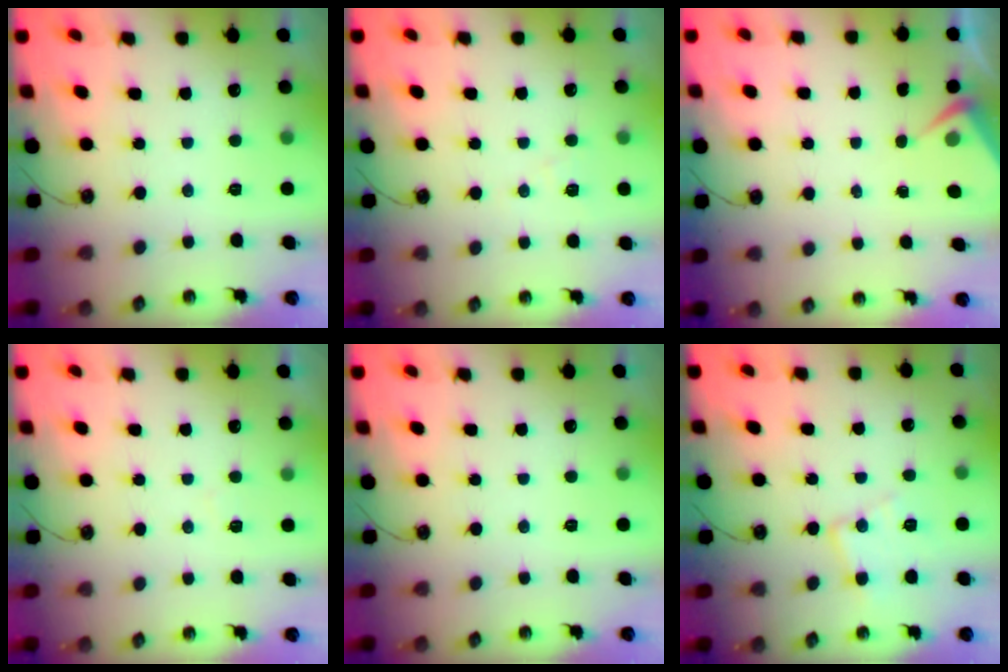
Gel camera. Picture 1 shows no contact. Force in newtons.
{"total": 7.1, "press": 7.0, "slide": 0.7}
{"total": 3.6, "press": 3.5, "slide": 0.5}
{"total": 3.1, "press": 3.0, "slide": 0.5}
{"total": 0.0}
{"total": 10.0, "press": 10.0, "slide": 0.7}